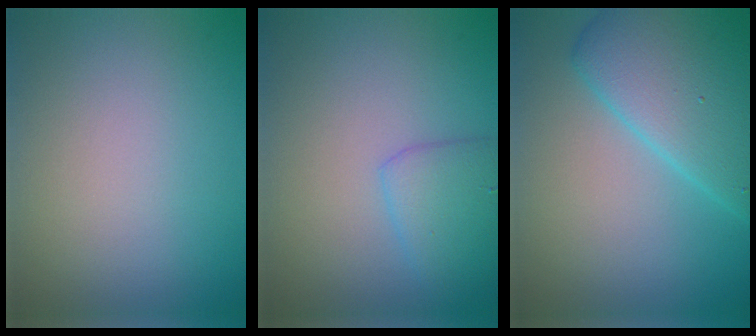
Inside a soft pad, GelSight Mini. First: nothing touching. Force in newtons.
{"total": 2.8, "press": 2.8, "slide": 0.1}
{"total": 7.3, "press": 7.3, "slide": 0.3}